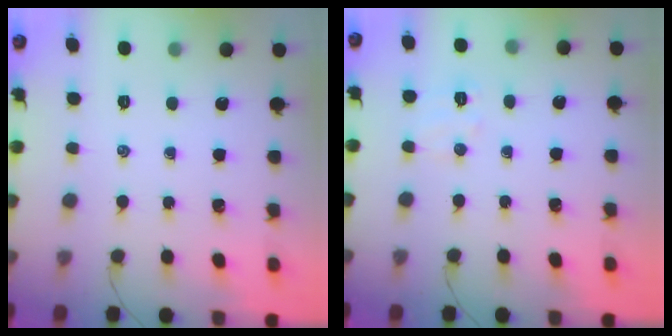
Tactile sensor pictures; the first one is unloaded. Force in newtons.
{"total": 5.7, "press": 5.6, "slide": 1.3}